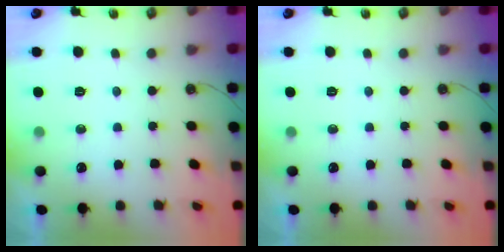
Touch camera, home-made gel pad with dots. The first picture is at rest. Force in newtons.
{"total": 0.0}